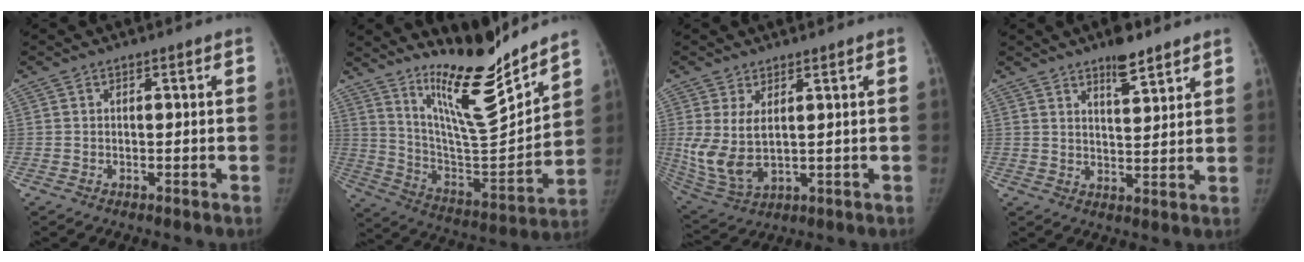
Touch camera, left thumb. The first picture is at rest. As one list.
[{"total": 19.5, "force": [15.7, 3.3, 11.1], "torque": [-0.137, -0.126, 0.272]}, {"total": 9.2, "force": [1.5, 4.8, 7.7], "torque": [-0.165, -0.015, 0.049]}, {"total": 6.6, "force": [4.9, 2.1, 3.8], "torque": [-0.038, -0.034, 0.075]}]